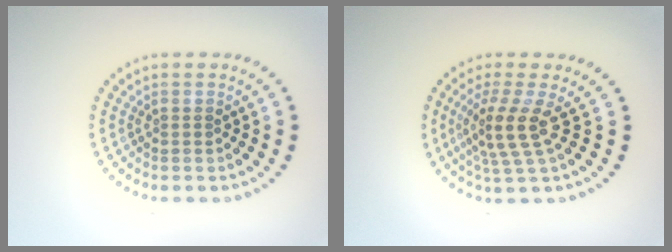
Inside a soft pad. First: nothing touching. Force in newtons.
{"total": 3.4, "press": 2.7, "slide": 2.1}